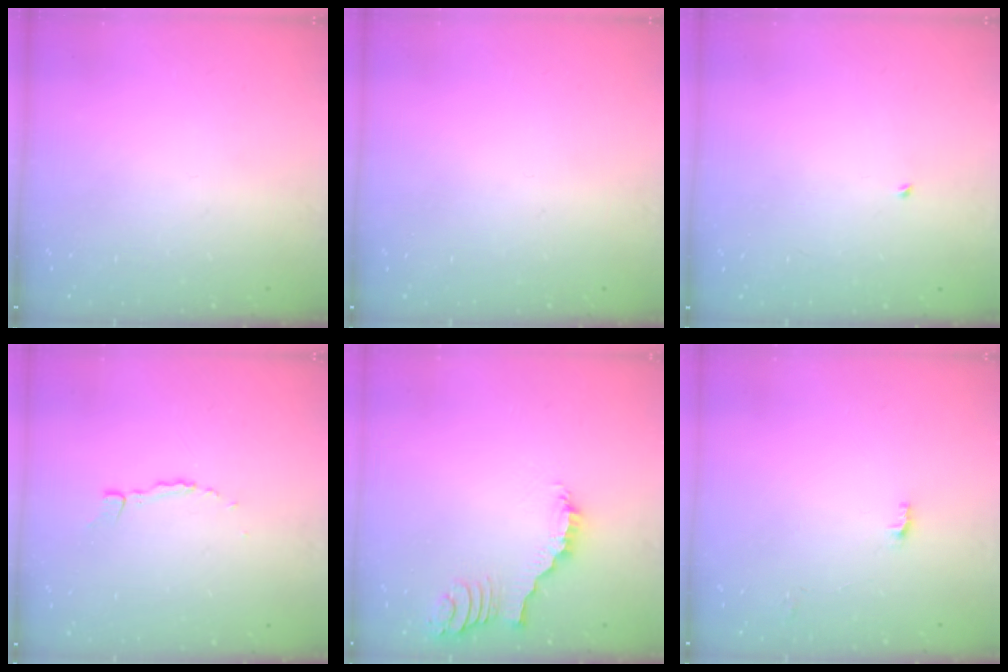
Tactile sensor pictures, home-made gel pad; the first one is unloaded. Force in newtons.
{"total": 0.0}
{"total": 2.7, "press": 2.7, "slide": 0.2}
{"total": 3.4, "press": 3.4, "slide": 0.3}
{"total": 2.2, "press": 2.1, "slide": 0.4}
{"total": 2.9, "press": 2.9, "slide": 0.1}